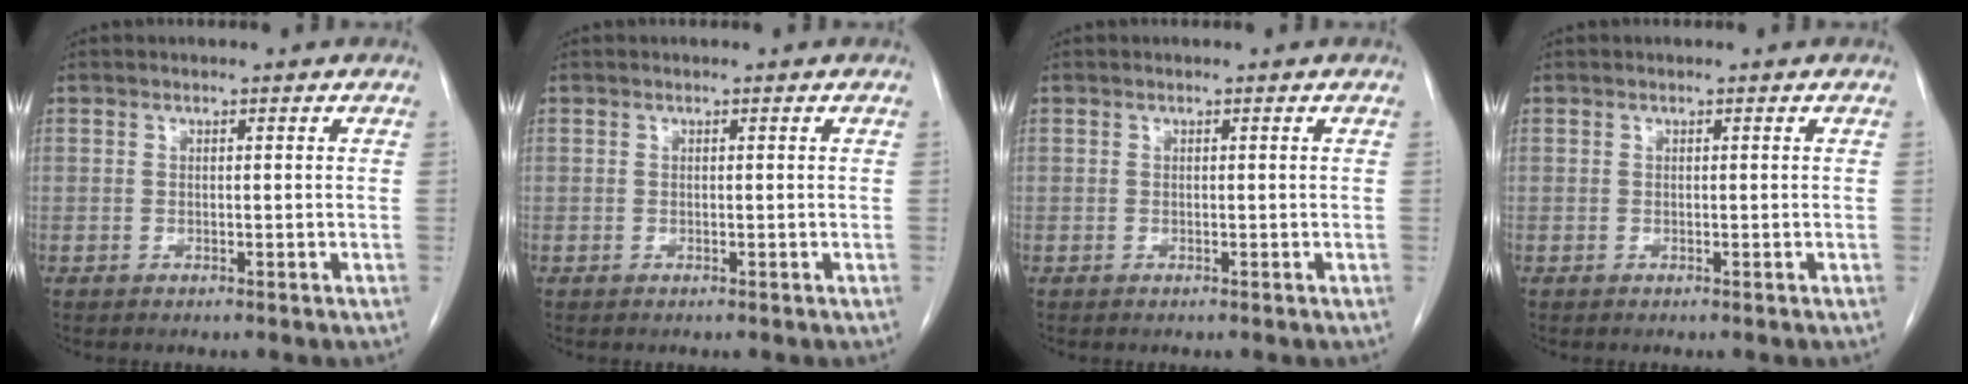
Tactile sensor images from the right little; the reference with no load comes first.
{"total": 0.0}
{"total": 0.0}
{"total": 0.0}